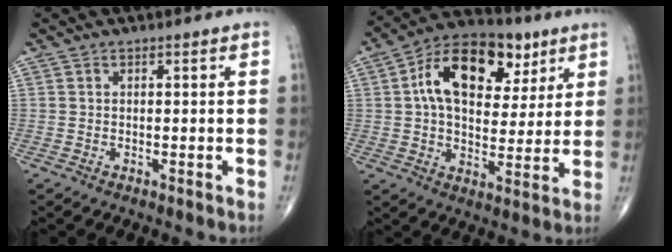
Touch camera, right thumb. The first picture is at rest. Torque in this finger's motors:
{"motor_torque": [0.05, 0.52, 1.34, 0.48, 0.09]}